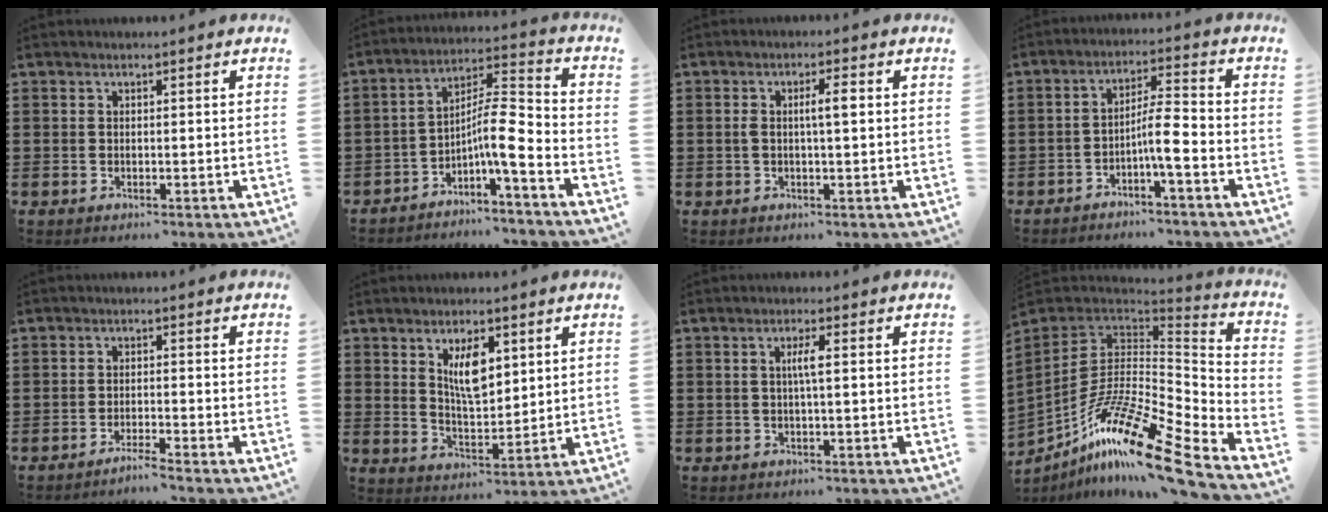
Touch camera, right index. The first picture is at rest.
{"total": 7.7, "force": [-3.4, 1.1, 6.8], "torque": [-0.121, -0.013, -0.067]}
{"total": 3.2, "force": [0.3, 0.6, 3.1], "torque": [-0.059, 0.002, 0.002]}
{"total": 5.8, "force": [-2.4, 0.5, 5.2], "torque": [-0.092, 0.004, -0.046]}
{"total": 1.7, "force": [-1.6, -0.4, 0.4], "torque": [-0.010, 0.001, -0.031]}
{"total": 6.5, "force": [2.8, 2.5, 5.2], "torque": [-0.095, 0.000, 0.045]}
{"total": 2.4, "force": [0.1, 0.1, 2.4], "torque": [-0.046, -0.002, -0.001]}
{"total": 17.7, "force": [-11.4, 3.8, 13.0], "torque": [-0.265, 0.014, -0.214]}